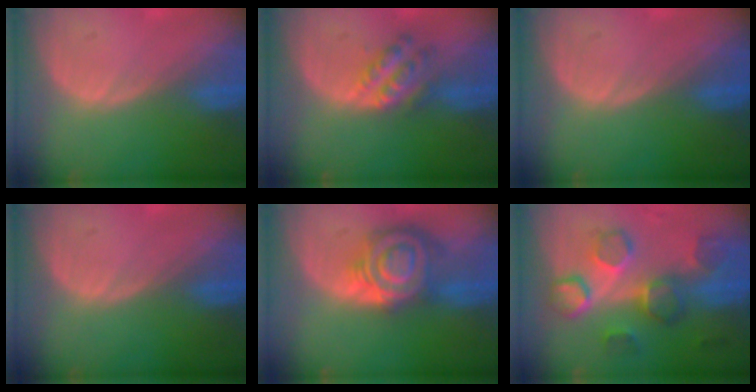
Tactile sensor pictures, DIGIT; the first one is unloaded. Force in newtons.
{"total": 5.4, "press": 5.0, "slide": 2.2}
{"total": 0.0}
{"total": 0.0}
{"total": 8.8, "press": 8.8, "slide": 0.5}
{"total": 8.8, "press": 8.7, "slide": 1.4}